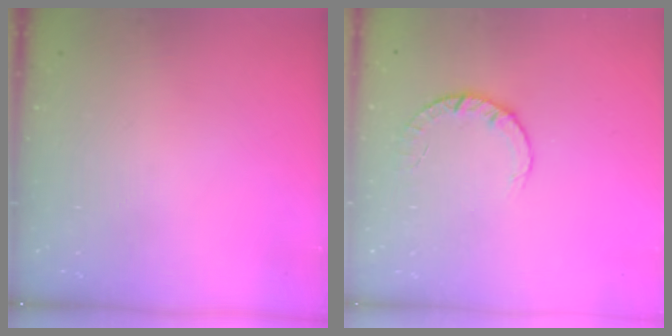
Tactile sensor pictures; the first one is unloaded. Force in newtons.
{"total": 2.8, "press": 2.8, "slide": 0.4}